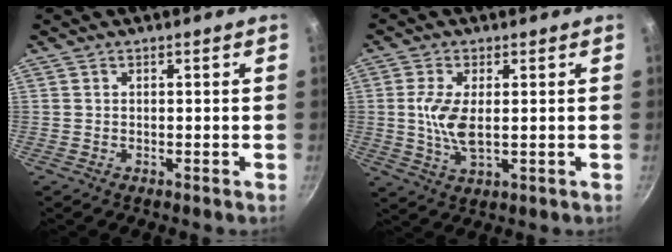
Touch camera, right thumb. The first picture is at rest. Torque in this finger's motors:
{"motor_torque": [0.88, 0.72, 0.26, 0.09, 0.32]}